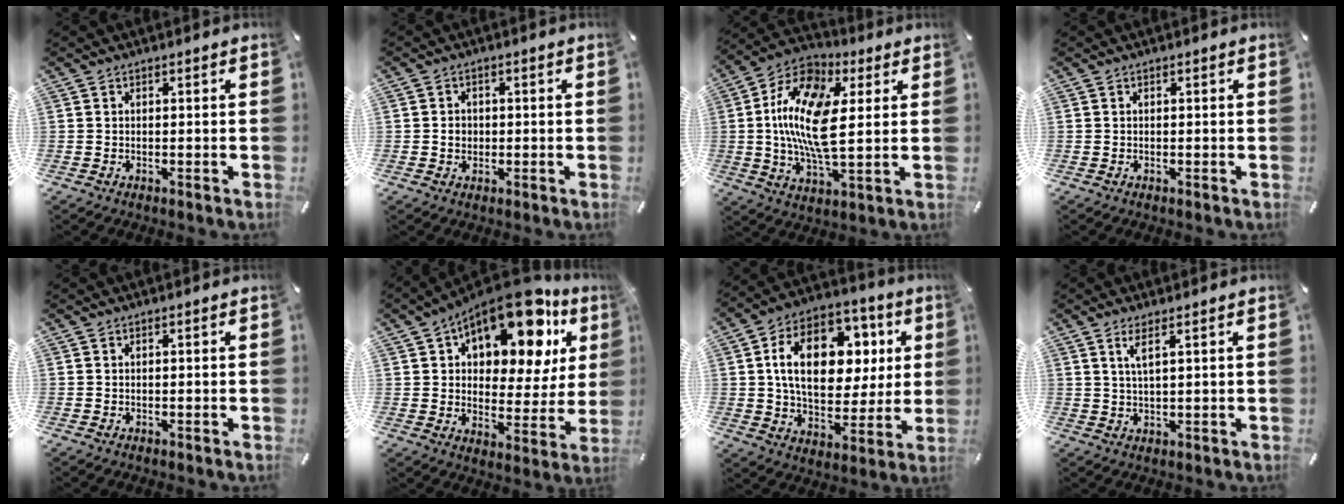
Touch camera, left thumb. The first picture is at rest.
{"total": 2.6, "force": [-0.3, 2.3, 1.2], "torque": [-0.024, 0.004, -0.008]}
{"total": 17.3, "force": [3.1, 8.4, 14.9], "torque": [-0.316, -0.007, 0.051]}
{"total": 0.0}
{"total": 0.0}
{"total": 19.4, "force": [12.8, 9.3, 11.2], "torque": [-0.165, -0.092, 0.214]}
{"total": 20.1, "force": [5.1, 13.5, 14.0], "torque": [-0.222, 0.000, 0.091]}
{"total": 3.4, "force": [1.8, 0.6, 2.8], "torque": [-0.062, 0.001, 0.030]}